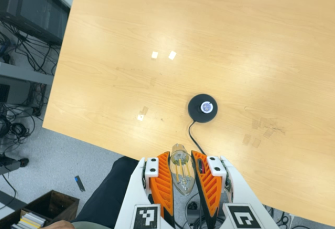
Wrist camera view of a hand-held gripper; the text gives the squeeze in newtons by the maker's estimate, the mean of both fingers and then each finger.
{"total": 21.1, "left": 23.0, "right": 19.2}